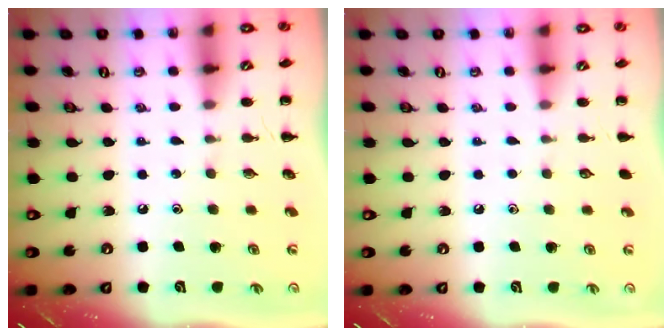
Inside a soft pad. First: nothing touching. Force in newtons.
{"total": 0.0}